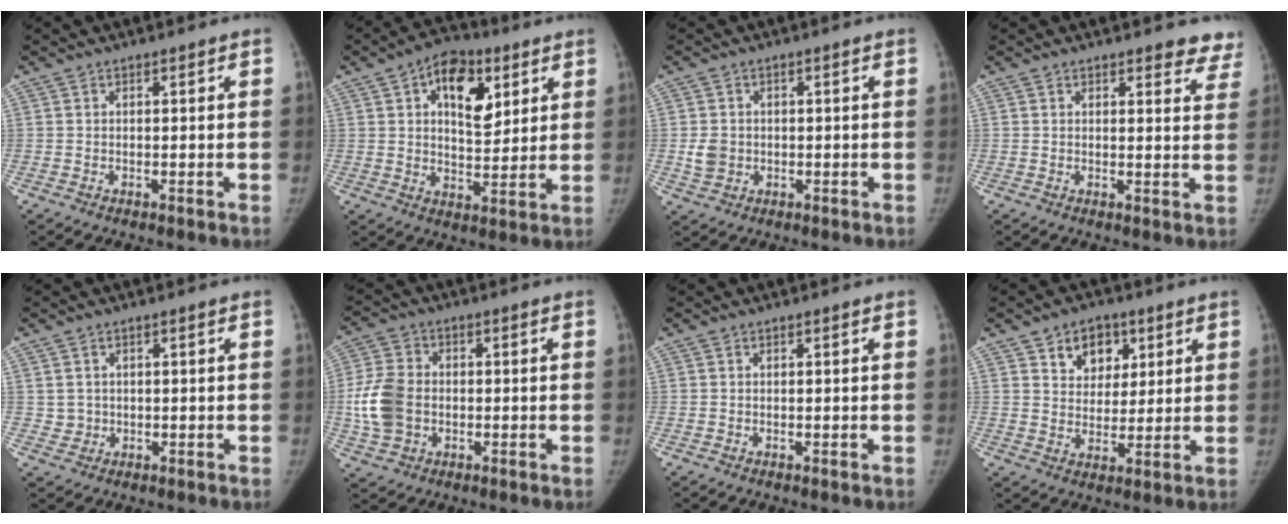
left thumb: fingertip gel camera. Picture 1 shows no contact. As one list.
[{"total": 12.8, "force": [5.3, 7.4, 9.0], "torque": [-0.095, -0.014, 0.081]}, {"total": 3.6, "force": [-0.3, 3.2, 1.7], "torque": [-0.019, 0.003, 0.002]}, {"total": 6.9, "force": [6.1, 2.5, 2.1], "torque": [0.020, -0.029, 0.047]}, {"total": 2.2, "force": [0.2, 2.2, 0.2], "torque": [0.009, 0.001, 0.010]}, {"total": 9.8, "force": [-1.1, 7.6, 6.2], "torque": [-0.116, 0.009, -0.020]}, {"total": 0.0}, {"total": 8.6, "force": [4.3, 6.3, 3.9], "torque": [-0.021, -0.018, 0.068]}]